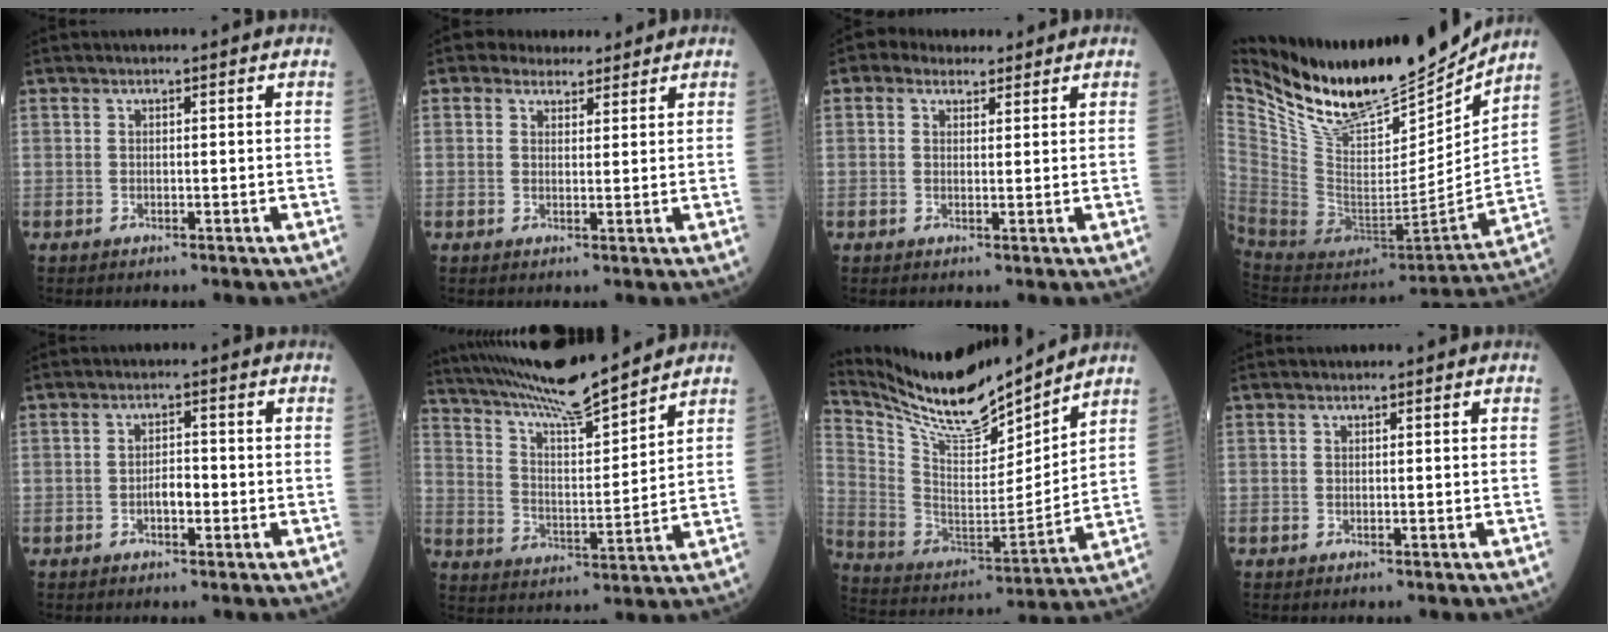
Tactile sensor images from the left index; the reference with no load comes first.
{"total": 4.3, "force": [3.6, 2.3, 0.8], "torque": [-0.006, 0.016, 0.051]}
{"total": 4.0, "force": [2.9, 2.5, 1.3], "torque": [-0.021, 0.026, 0.047]}
{"total": 22.5, "force": [19.6, 5.0, 10.0], "torque": [-0.185, -0.044, 0.340]}
{"total": 2.4, "force": [-0.9, 1.0, 2.0], "torque": [-0.030, 0.006, -0.017]}
{"total": 15.9, "force": [14.2, 0.4, 7.1], "torque": [-0.136, 0.006, 0.247]}
{"total": 16.8, "force": [15.4, 1.9, 6.4], "torque": [-0.140, -0.008, 0.285]}
{"total": 0.0}